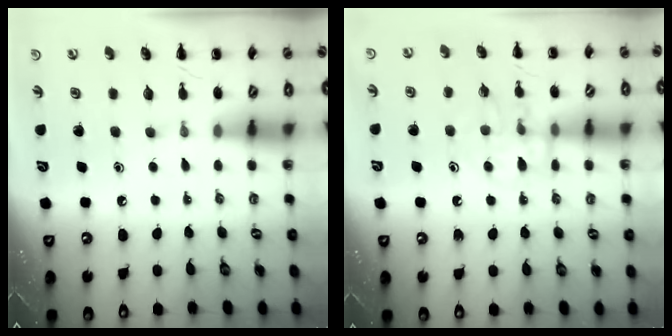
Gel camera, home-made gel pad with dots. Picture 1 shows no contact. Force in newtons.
{"total": 12.2, "press": 12.1, "slide": 0.9}